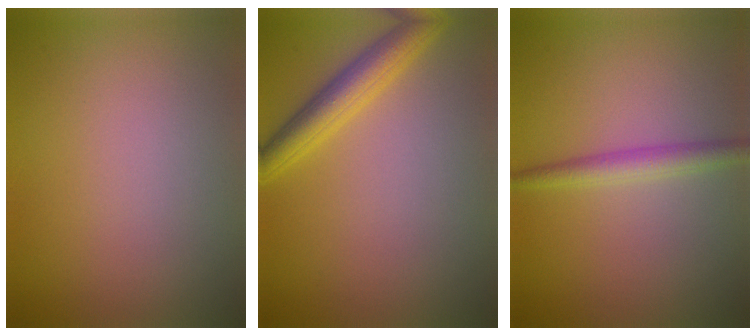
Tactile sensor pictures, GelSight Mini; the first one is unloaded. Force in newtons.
{"total": 3.7, "press": 3.7, "slide": 0.2}
{"total": 2.3, "press": 2.3, "slide": 0.0}